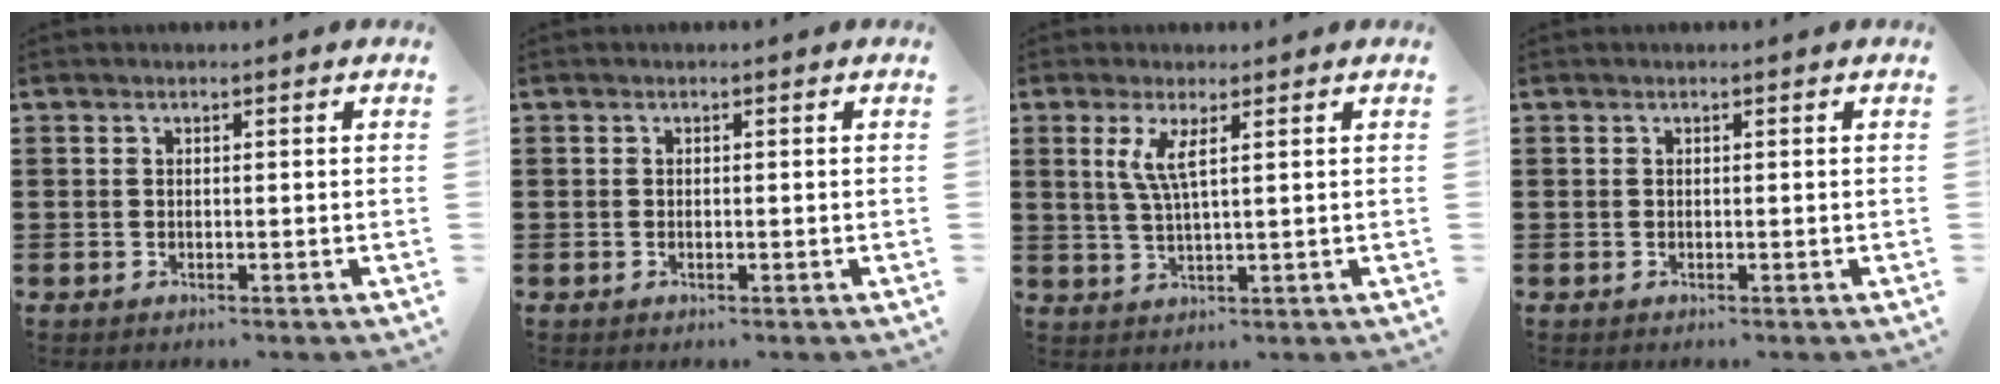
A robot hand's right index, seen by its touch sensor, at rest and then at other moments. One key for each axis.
{"total": 0.0}
{"total": 4.2, "fx": 1.5, "fy": 0.6, "fz": 3.9, "tx": -0.082, "ty": -0.001, "tz": 0.023}
{"total": 0.0}